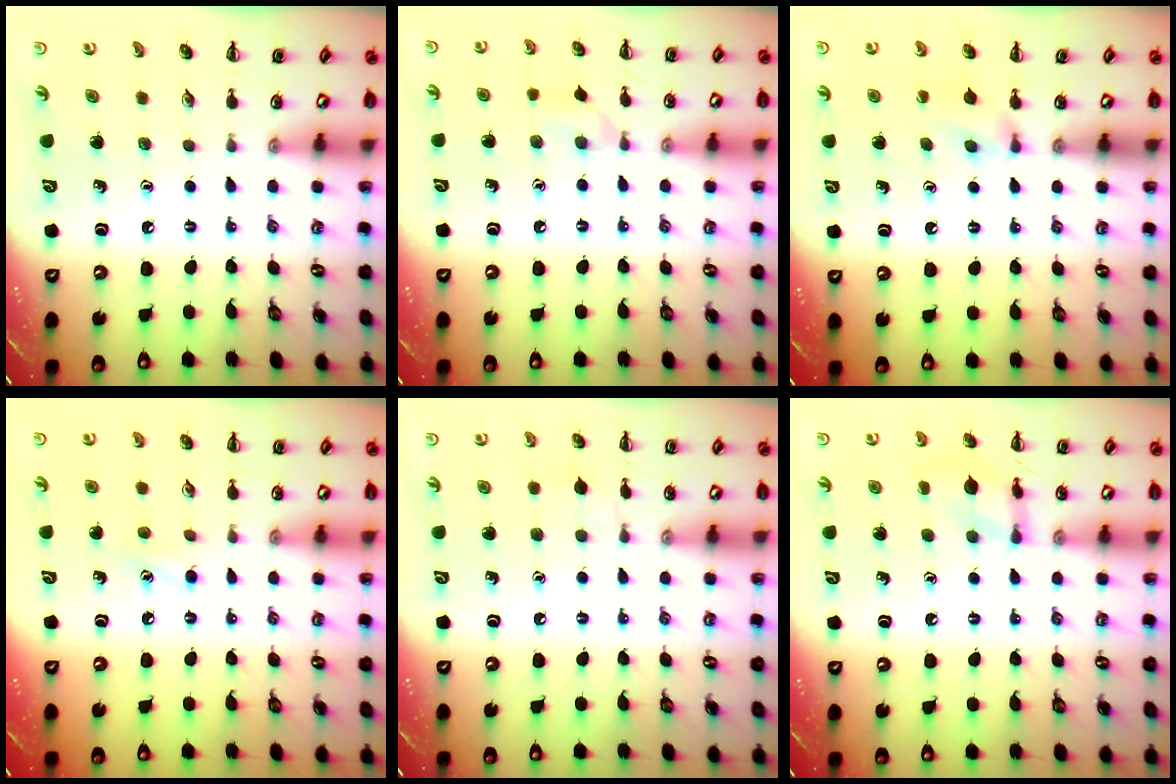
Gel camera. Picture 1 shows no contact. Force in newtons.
{"total": 6.5, "press": 6.1, "slide": 2.2}
{"total": 5.4, "press": 5.1, "slide": 1.7}
{"total": 2.4, "press": 2.3, "slide": 0.8}
{"total": 4.1, "press": 3.8, "slide": 1.6}
{"total": 9.0, "press": 9.0, "slide": 0.9}